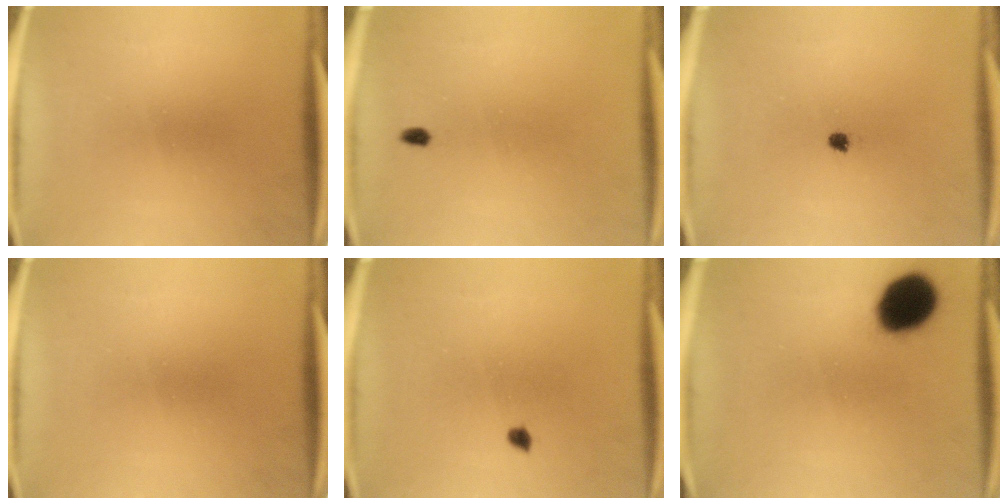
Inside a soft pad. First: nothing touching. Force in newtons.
{"total": 1.1}
{"total": 1.3}
{"total": 0.0}
{"total": 1.1}
{"total": 13.7}